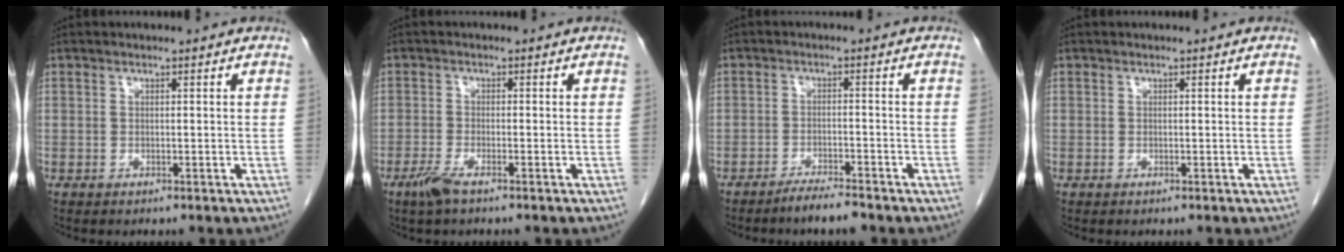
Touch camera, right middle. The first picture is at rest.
{"total": 2.9, "force": [-2.0, 0.4, 2.0], "torque": [-0.050, -0.005, -0.042]}
{"total": 3.5, "force": [-3.0, 0.1, 1.8], "torque": [-0.033, -0.005, -0.055]}
{"total": 0.0}